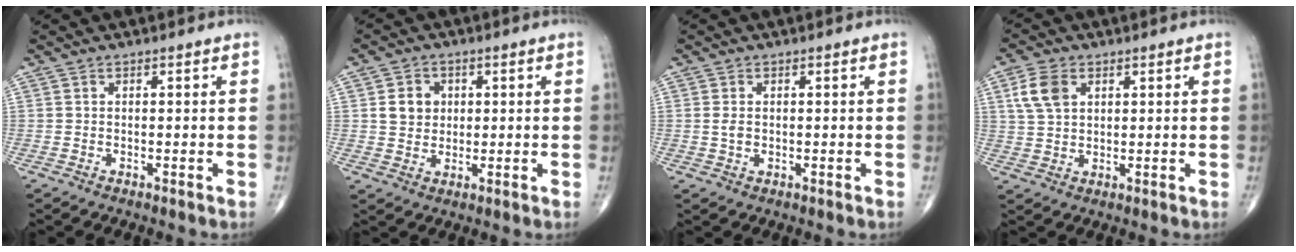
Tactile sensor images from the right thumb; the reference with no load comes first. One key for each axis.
{"total": 5.3, "fx": 1.1, "fy": 4.6, "fz": 2.4, "tx": -0.016, "ty": -0.002, "tz": 0.018}
{"total": 1.9, "fx": 0.2, "fy": 1.3, "fz": 1.4, "tx": -0.026, "ty": -0.003, "tz": 0.006}
{"total": 6.4, "fx": 2.4, "fy": 4.2, "fz": 4.1, "tx": -0.078, "ty": 0.000, "tz": 0.049}